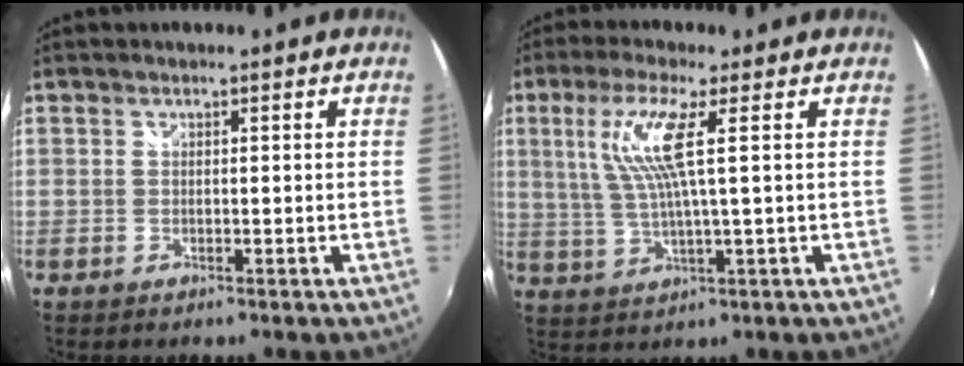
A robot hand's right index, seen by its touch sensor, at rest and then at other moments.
{"total": 8.7, "force": [2.6, 0.0, 8.3], "torque": [-0.166, 0.000, 0.059]}